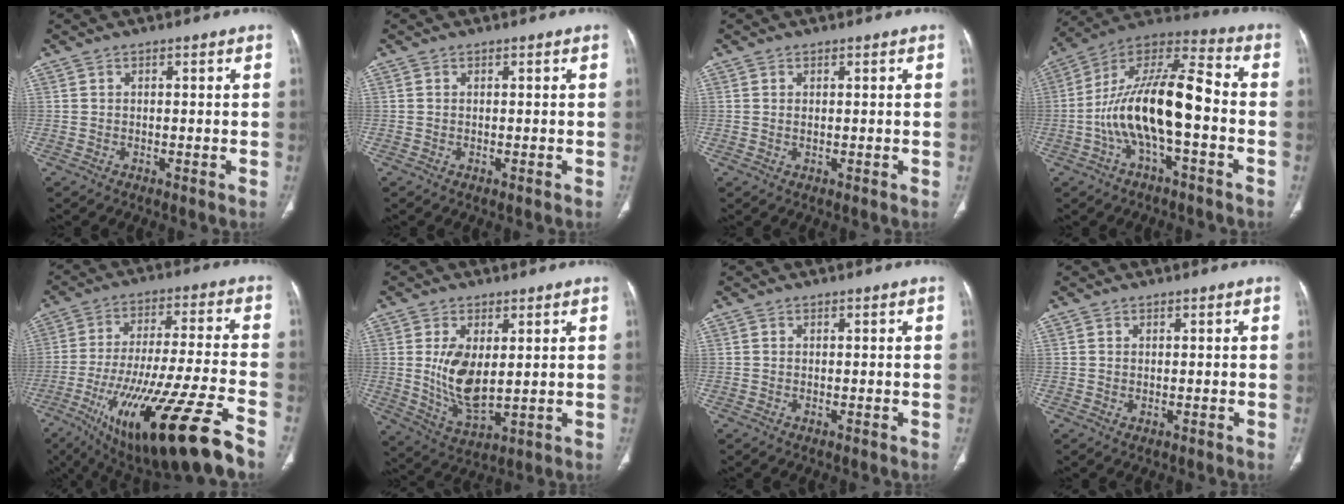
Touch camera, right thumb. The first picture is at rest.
{"total": 0.0}
{"total": 0.6, "force": [0.1, 0.3, 0.5], "torque": [-0.015, 0.001, 0.005]}
{"total": 18.0, "force": [-3.6, 6.5, 16.4], "torque": [-0.306, 0.056, -0.066]}
{"total": 25.4, "force": [-14.3, 4.1, 20.5], "torque": [-0.361, 0.016, -0.235]}
{"total": 9.9, "force": [1.3, 4.9, 8.5], "torque": [-0.158, -0.024, 0.041]}
{"total": 0.0}
{"total": 0.5, "force": [0.0, 0.3, 0.4], "torque": [-0.011, -0.004, 0.003]}